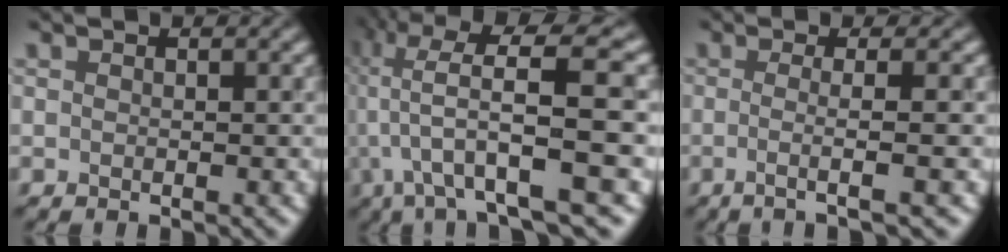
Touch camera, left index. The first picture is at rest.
{"total": 12.8, "force": [0.3, 3.5, 12.3], "torque": [-0.211, 0.037, 0.044]}
{"total": 3.1, "force": [-0.6, 0.3, 3.1], "torque": [-0.045, 0.003, -0.010]}